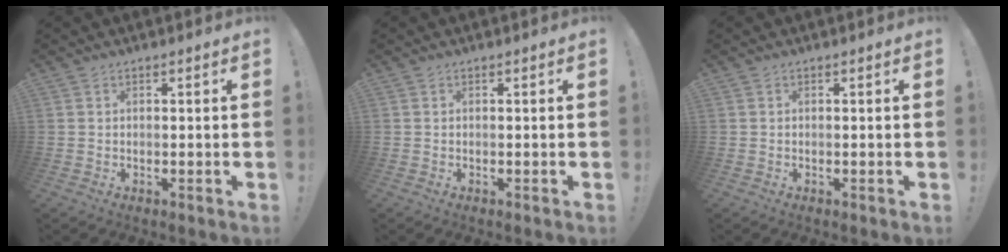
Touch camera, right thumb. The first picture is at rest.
{"total": 0.0}
{"total": 0.0}